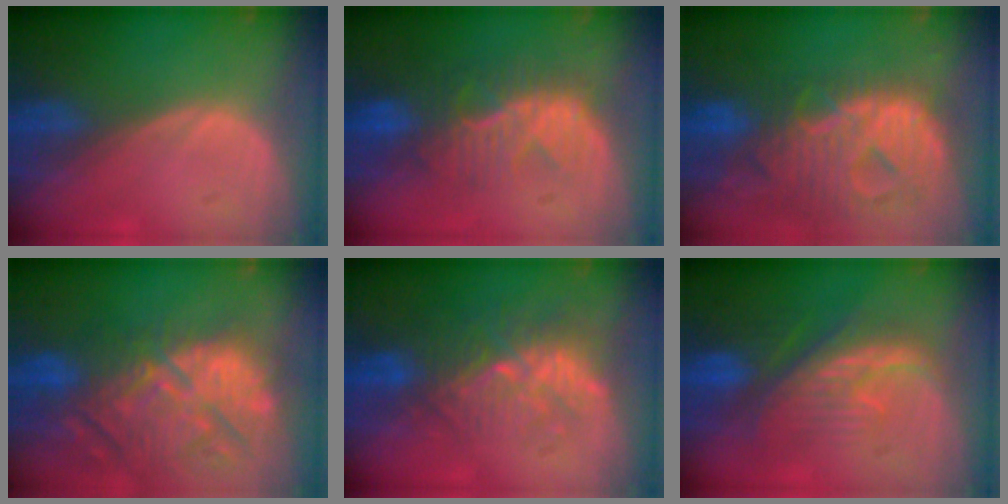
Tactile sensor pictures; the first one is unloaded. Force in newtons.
{"total": 9.9, "press": 8.7, "slide": 4.7}
{"total": 13.1, "press": 11.2, "slide": 6.9}
{"total": 14.5, "press": 12.7, "slide": 7.0}
{"total": 9.1, "press": 8.4, "slide": 3.4}
{"total": 9.7, "press": 8.9, "slide": 3.8}